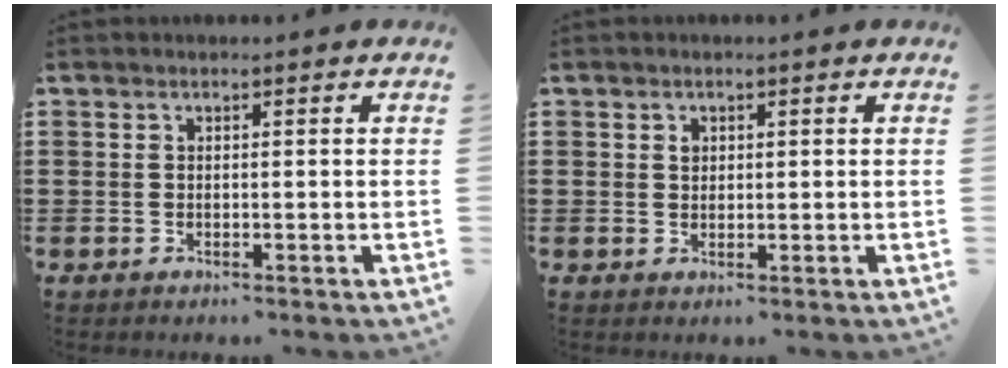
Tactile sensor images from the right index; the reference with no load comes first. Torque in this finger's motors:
{"motor_torque": [0.01, 0.00, 0.00, 0.01]}